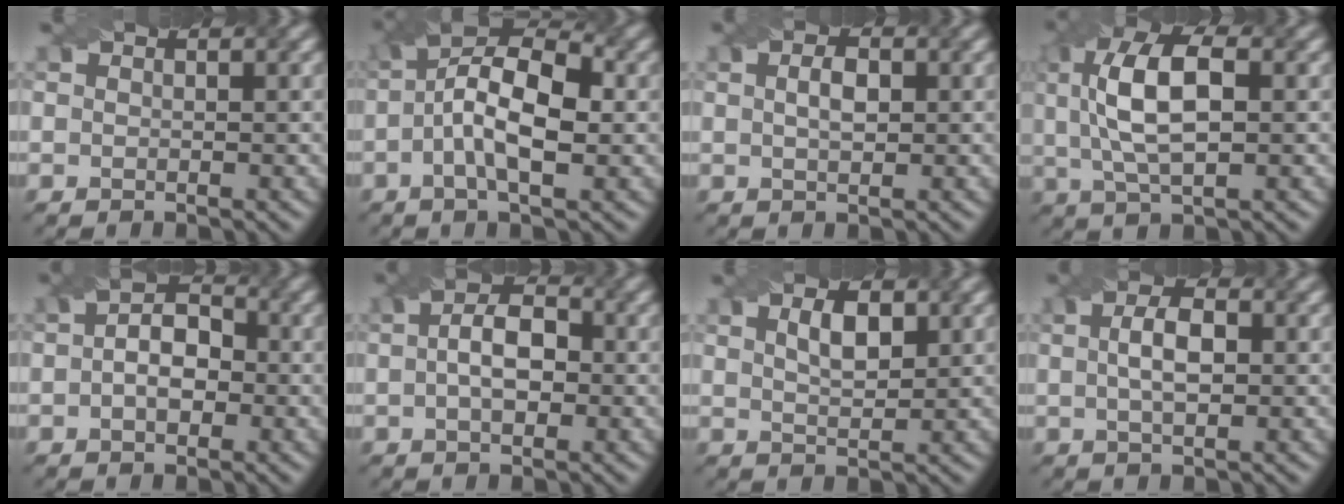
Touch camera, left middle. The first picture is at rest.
{"total": 7.4, "force": [-1.1, 3.3, 6.5], "torque": [-0.111, 0.022, -0.013]}
{"total": 1.3, "force": [-0.3, 0.8, 0.9], "torque": [-0.009, 0.002, 0.009]}
{"total": 6.8, "force": [0.5, 3.2, 6.0], "torque": [-0.118, 0.017, 0.018]}
{"total": 3.7, "force": [-0.8, 2.7, 2.5], "torque": [-0.020, 0.012, -0.010]}
{"total": 3.7, "force": [-0.6, 2.3, 2.8], "torque": [-0.032, 0.012, -0.004]}
{"total": 1.7, "force": [0.5, 0.9, 1.4], "torque": [-0.024, 0.003, 0.027]}
{"total": 2.4, "force": [-0.3, 1.2, 2.0], "torque": [-0.038, 0.006, 0.008]}